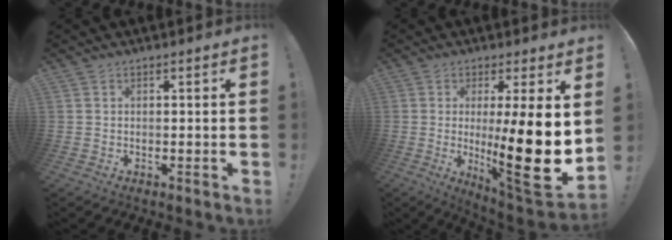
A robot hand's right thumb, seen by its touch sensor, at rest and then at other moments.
{"total": 19.7, "force": [-0.6, 2.9, 19.5], "torque": [-0.296, -0.030, -0.004]}